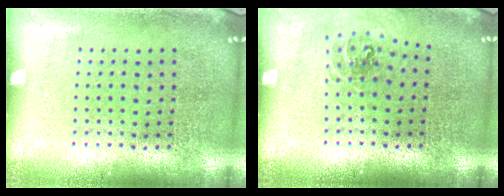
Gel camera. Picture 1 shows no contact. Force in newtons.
{"total": 0.8, "press": 0.8, "slide": 0.1}